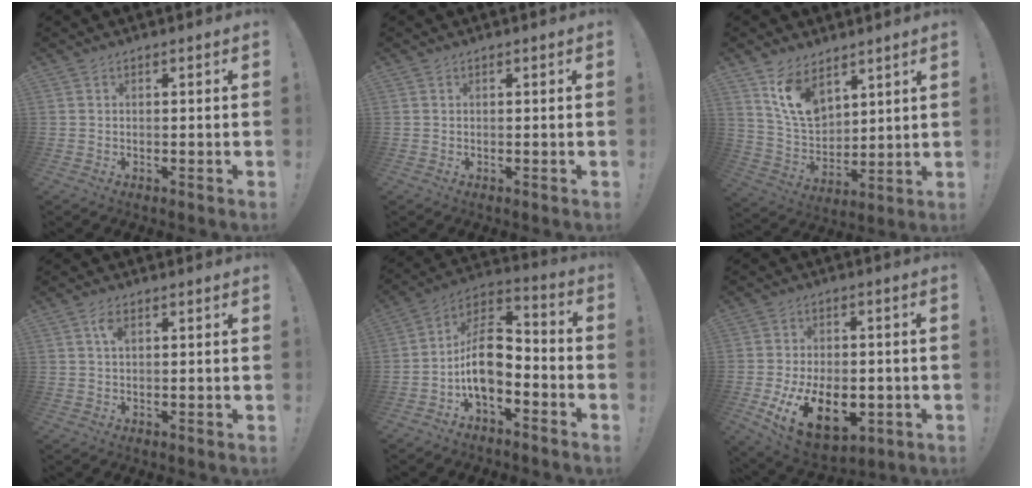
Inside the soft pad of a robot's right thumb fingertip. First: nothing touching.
{"total": 0.0}
{"total": 12.6, "force": [7.9, 7.8, 6.1], "torque": [-0.116, -0.041, 0.158]}
{"total": 3.2, "force": [1.3, 1.6, 2.5], "torque": [-0.045, 0.002, 0.020]}
{"total": 13.5, "force": [-3.7, 7.9, 10.3], "torque": [-0.182, 0.018, -0.059]}
{"total": 16.3, "force": [-4.6, 9.9, 12.1], "torque": [-0.190, 0.010, -0.068]}